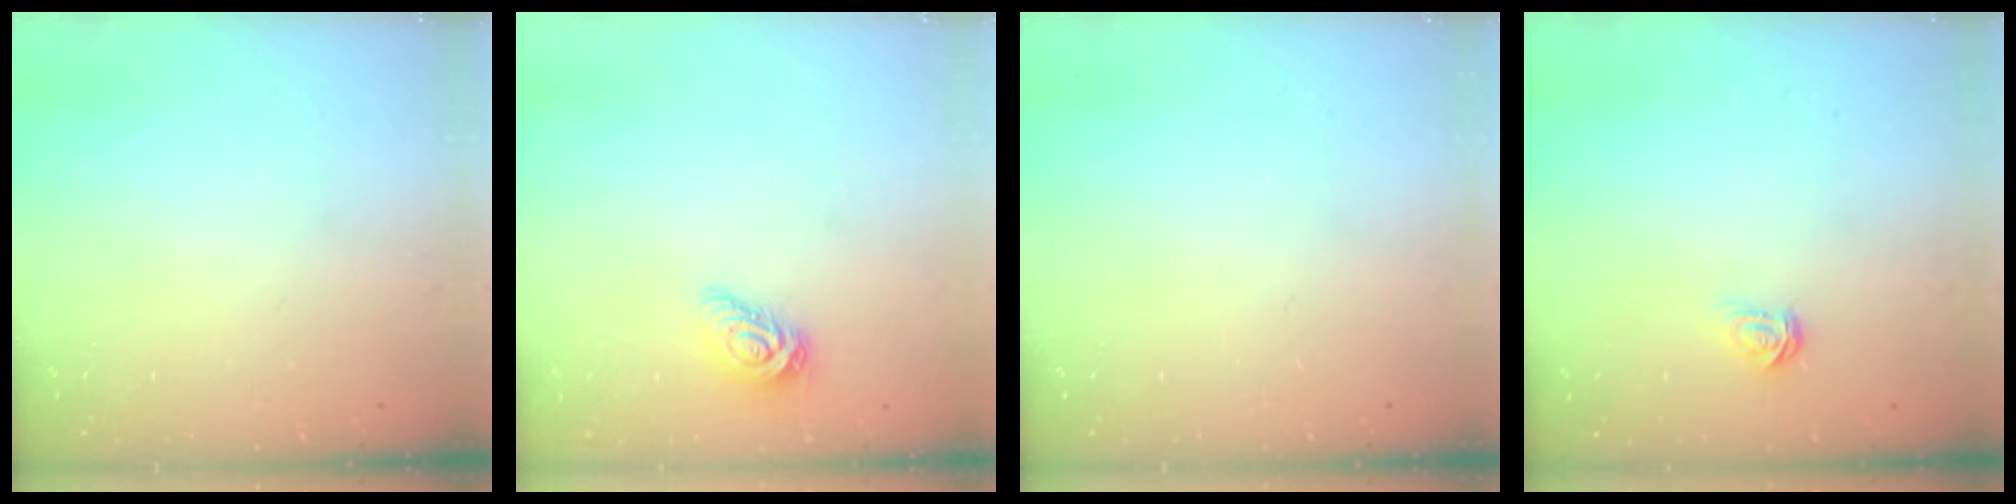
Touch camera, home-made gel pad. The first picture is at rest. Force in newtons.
{"total": 7.9, "press": 7.9, "slide": 0.3}
{"total": 0.0}
{"total": 2.4, "press": 2.4, "slide": 0.2}